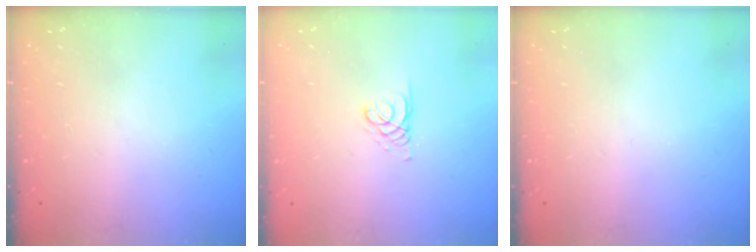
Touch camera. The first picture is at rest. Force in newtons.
{"total": 2.1, "press": 2.1, "slide": 0.2}
{"total": 0.0}